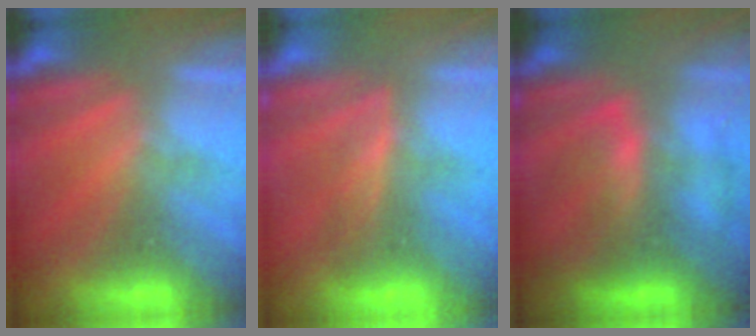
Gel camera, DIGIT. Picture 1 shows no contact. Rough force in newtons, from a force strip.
{"total": 1.8}
{"total": 5.7}